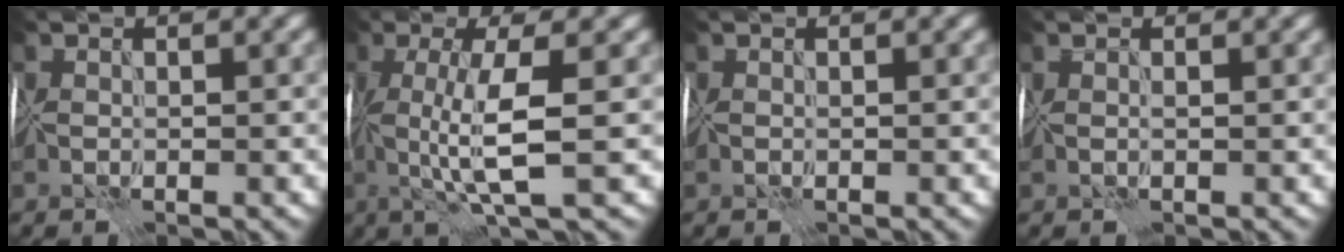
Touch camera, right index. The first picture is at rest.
{"total": 5.8, "force": [-0.2, 1.0, 5.7], "torque": [-0.111, -0.002, -0.003]}
{"total": 0.0}
{"total": 0.7, "force": [0.5, 0.0, 0.5], "torque": [-0.008, 0.001, 0.004]}